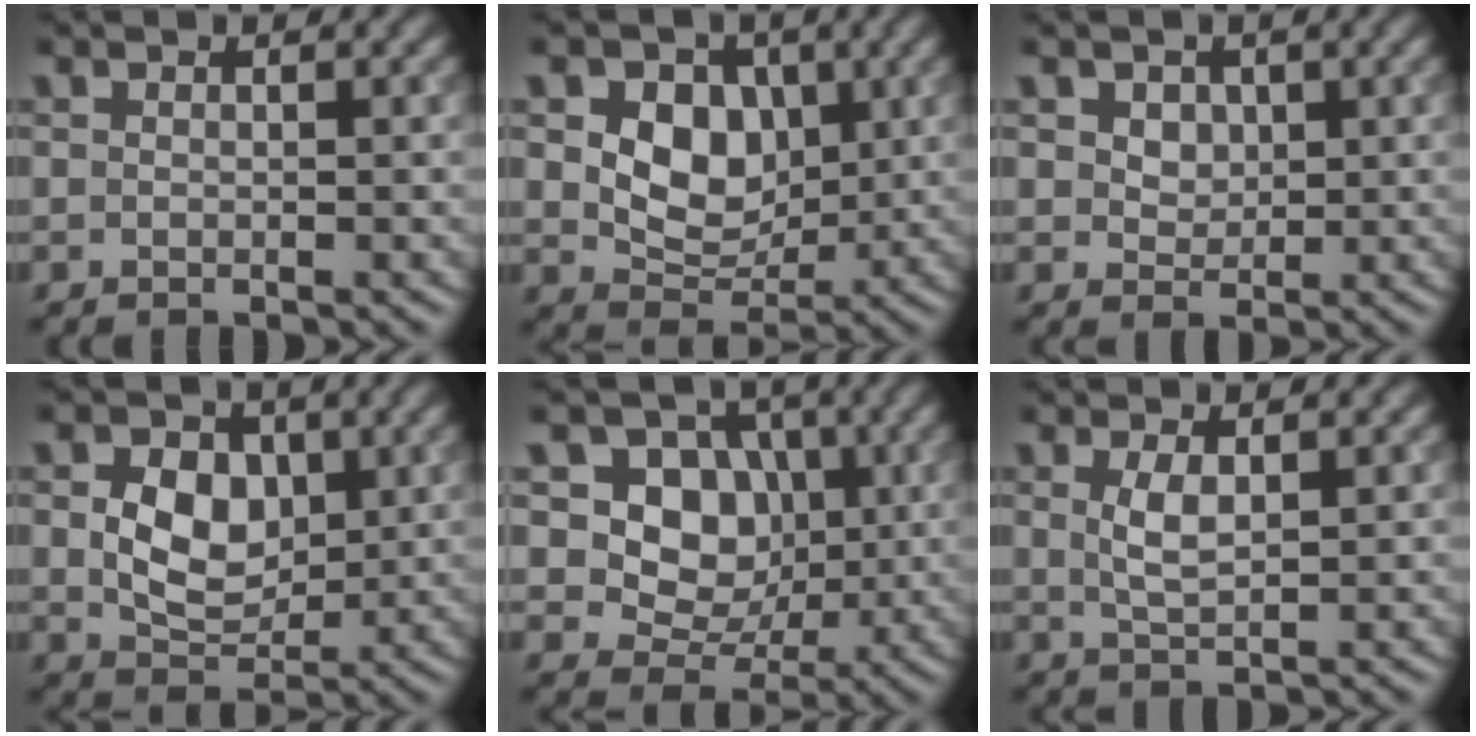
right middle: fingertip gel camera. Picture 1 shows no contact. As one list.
[{"total": 5.7, "force": [1.1, 4.2, 3.6], "torque": [-0.065, -0.004, 0.014]}, {"total": 2.9, "force": [1.4, 2.1, 1.5], "torque": [-0.039, 0.005, 0.026]}, {"total": 5.3, "force": [0.8, 3.8, 3.6], "torque": [-0.070, -0.004, 0.012]}, {"total": 7.6, "force": [1.5, 6.2, 4.1], "torque": [-0.066, 0.006, 0.009]}, {"total": 2.2, "force": [0.6, 0.8, 1.9], "torque": [-0.044, 0.000, 0.015]}]